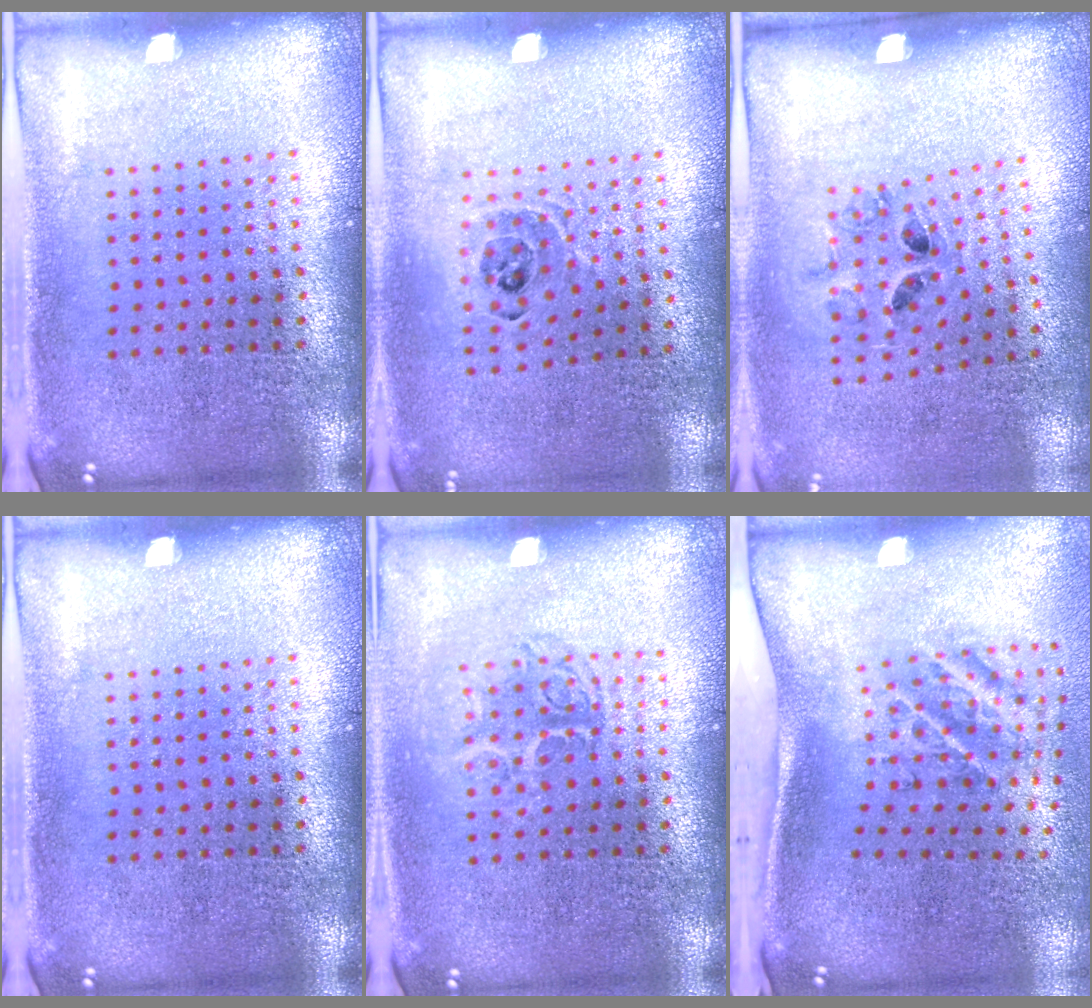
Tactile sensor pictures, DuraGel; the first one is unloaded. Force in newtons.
{"total": 0.9, "press": 0.9, "slide": 0.1}
{"total": 1.3, "press": 0.6, "slide": 1.1}
{"total": 0.0}
{"total": 1.4, "press": 1.1, "slide": 0.8}
{"total": 2.3, "press": 1.3, "slide": 1.9}